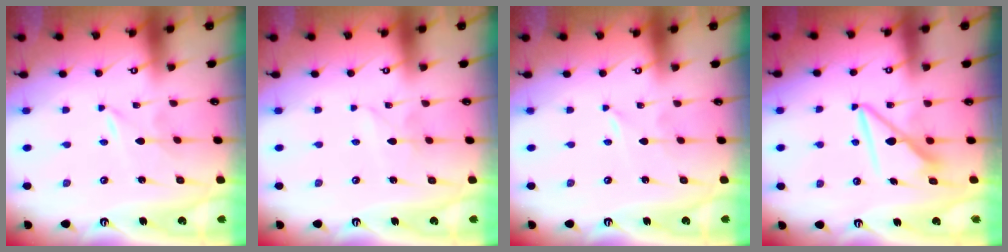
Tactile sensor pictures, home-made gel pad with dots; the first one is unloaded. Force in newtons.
{"total": 1.6, "press": 1.6, "slide": 0.1}
{"total": 0.0}
{"total": 10.2, "press": 10.2, "slide": 0.6}